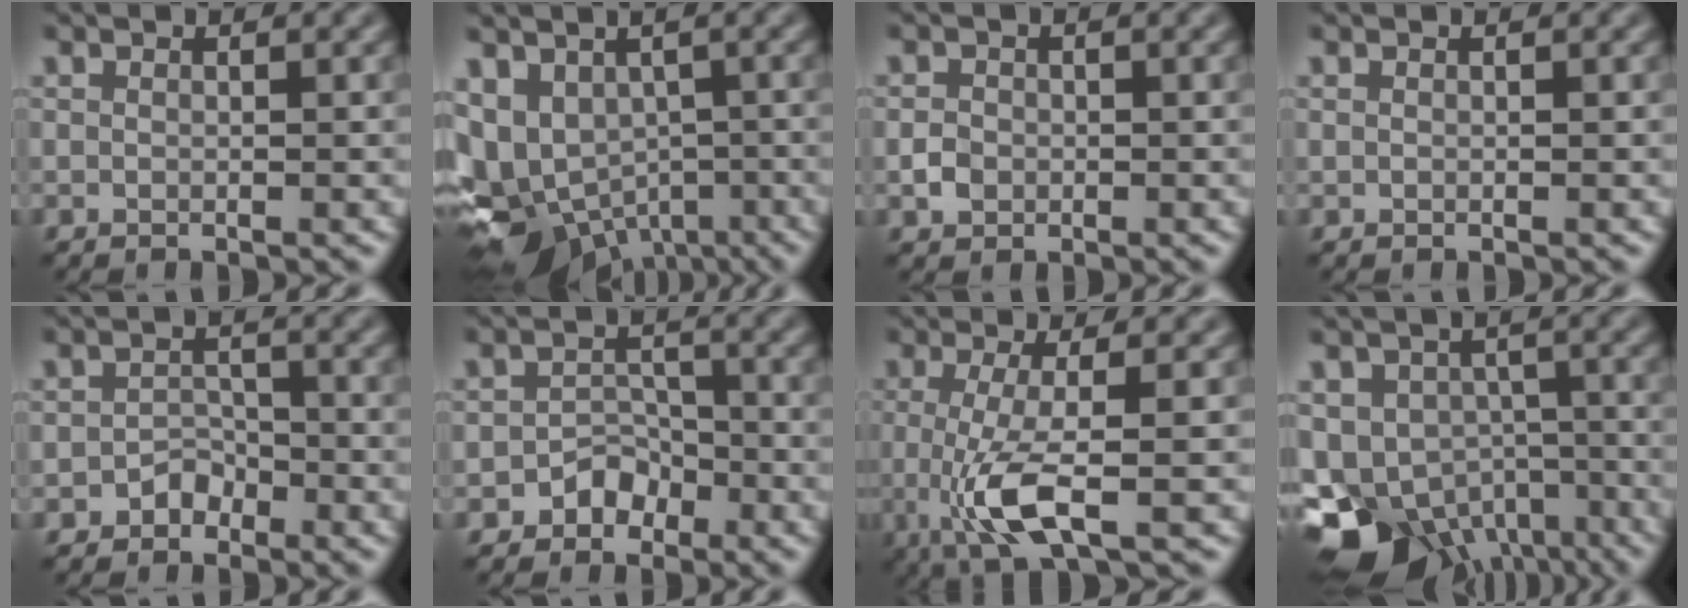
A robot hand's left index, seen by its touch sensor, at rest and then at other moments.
{"total": 8.2, "force": [-3.1, 5.9, 4.7], "torque": [-0.080, -0.021, -0.040]}
{"total": 1.4, "force": [-0.7, 1.1, 0.4], "torque": [-0.006, -0.001, -0.016]}
{"total": 0.0}
{"total": 1.8, "force": [-1.4, 1.1, 0.2], "torque": [0.002, 0.007, -0.025]}
{"total": 2.3, "force": [-1.7, 1.5, 0.4], "torque": [0.002, 0.009, -0.031]}
{"total": 5.0, "force": [-1.3, 1.1, 4.7], "torque": [-0.100, -0.013, -0.027]}
{"total": 12.8, "force": [-8.3, 8.2, 5.3], "torque": [-0.096, -0.032, -0.109]}